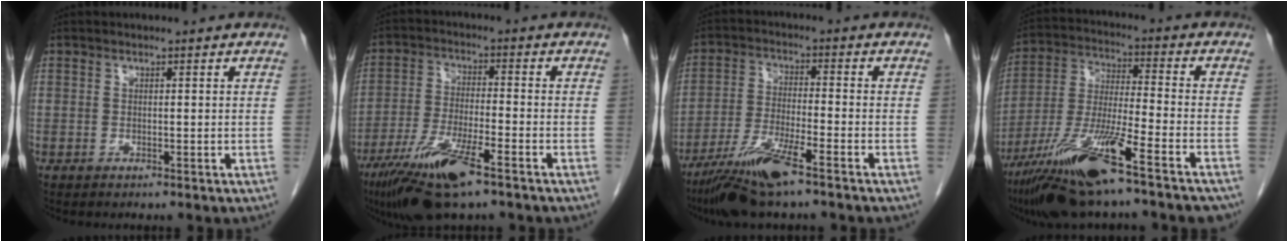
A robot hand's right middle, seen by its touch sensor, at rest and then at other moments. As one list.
[{"total": 11.7, "force": [-7.3, 1.6, 9.0], "torque": [-0.179, -0.025, -0.129]}, {"total": 9.6, "force": [-6.6, 0.4, 7.0], "torque": [-0.142, -0.025, -0.124]}, {"total": 18.2, "force": [-12.0, 1.4, 13.6], "torque": [-0.253, -0.036, -0.216]}]